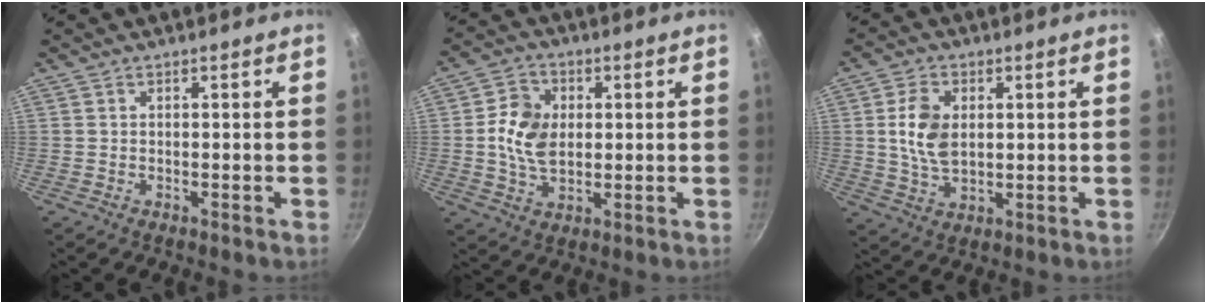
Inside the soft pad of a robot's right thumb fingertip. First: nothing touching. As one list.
[{"total": 9.1, "force": [0.7, 6.6, 6.3], "torque": [-0.098, 0.003, 0.009]}, {"total": 8.5, "force": [1.3, 5.4, 6.5], "torque": [-0.114, -0.004, 0.026]}]